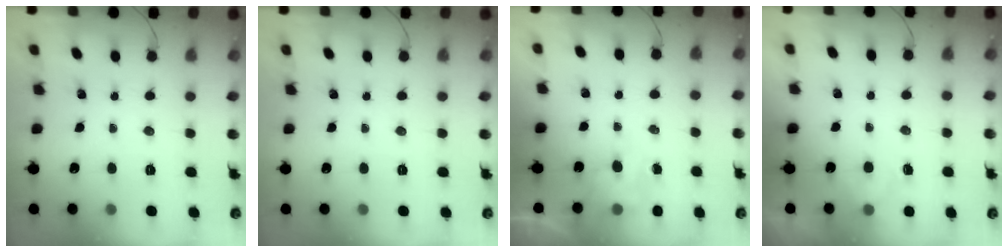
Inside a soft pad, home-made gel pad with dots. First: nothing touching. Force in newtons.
{"total": 0.0}
{"total": 4.3, "press": 4.3, "slide": 0.7}
{"total": 2.0, "press": 1.5, "slide": 1.3}